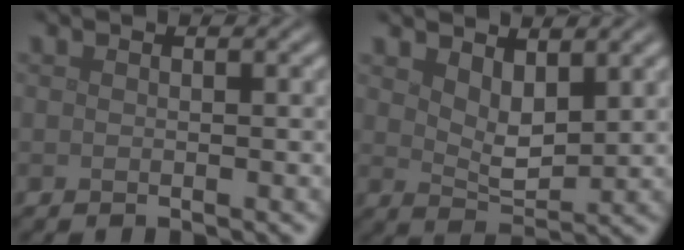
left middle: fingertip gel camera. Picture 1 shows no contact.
{"total": 3.2, "force": [1.9, 1.4, 2.2], "torque": [-0.045, -0.010, 0.037]}